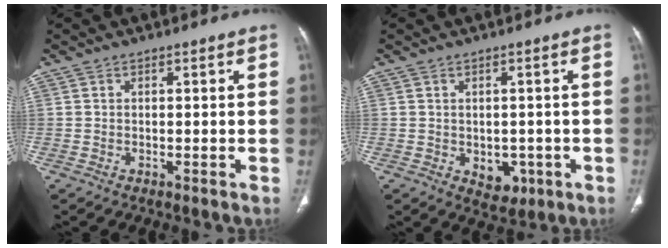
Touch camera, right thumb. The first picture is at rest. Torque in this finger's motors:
{"motor_torque": [0.00, 0.98, -0.01, 0.28, 0.00]}